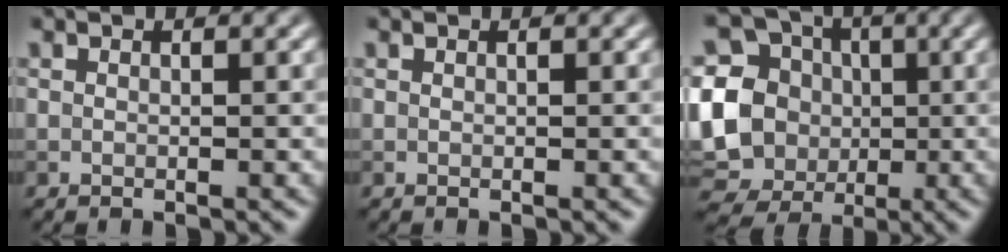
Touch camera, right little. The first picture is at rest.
{"total": 0.0}
{"total": 18.5, "force": [-0.3, 17.2, 6.9], "torque": [-0.189, 0.009, -0.034]}